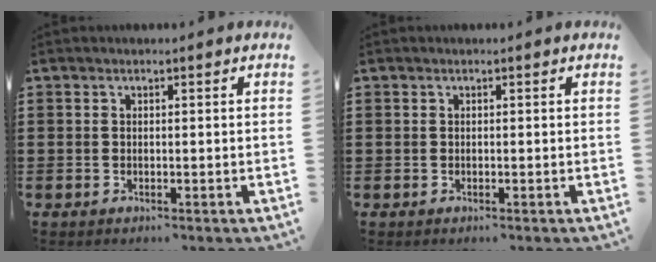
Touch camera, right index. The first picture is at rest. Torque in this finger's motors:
{"motor_torque": [-1.20, 0.94, -1.05, -0.21]}